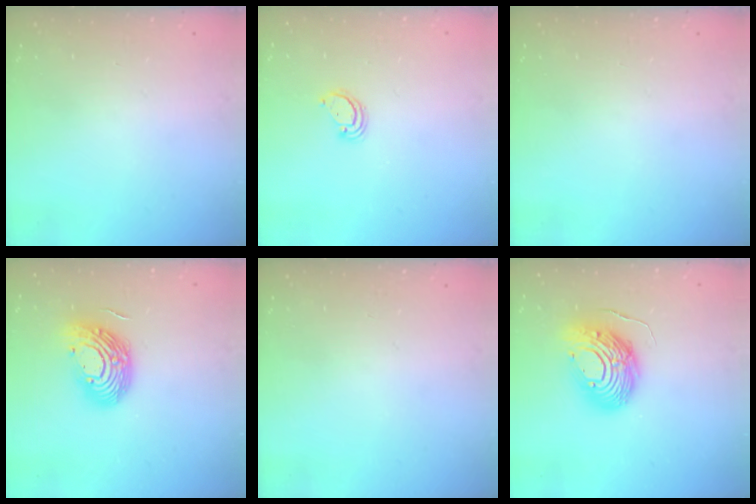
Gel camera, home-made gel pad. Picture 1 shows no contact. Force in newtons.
{"total": 2.8, "press": 2.8, "slide": 0.2}
{"total": 0.0}
{"total": 14.0, "press": 13.9, "slide": 1.1}
{"total": 0.0}
{"total": 14.7, "press": 14.6, "slide": 1.4}